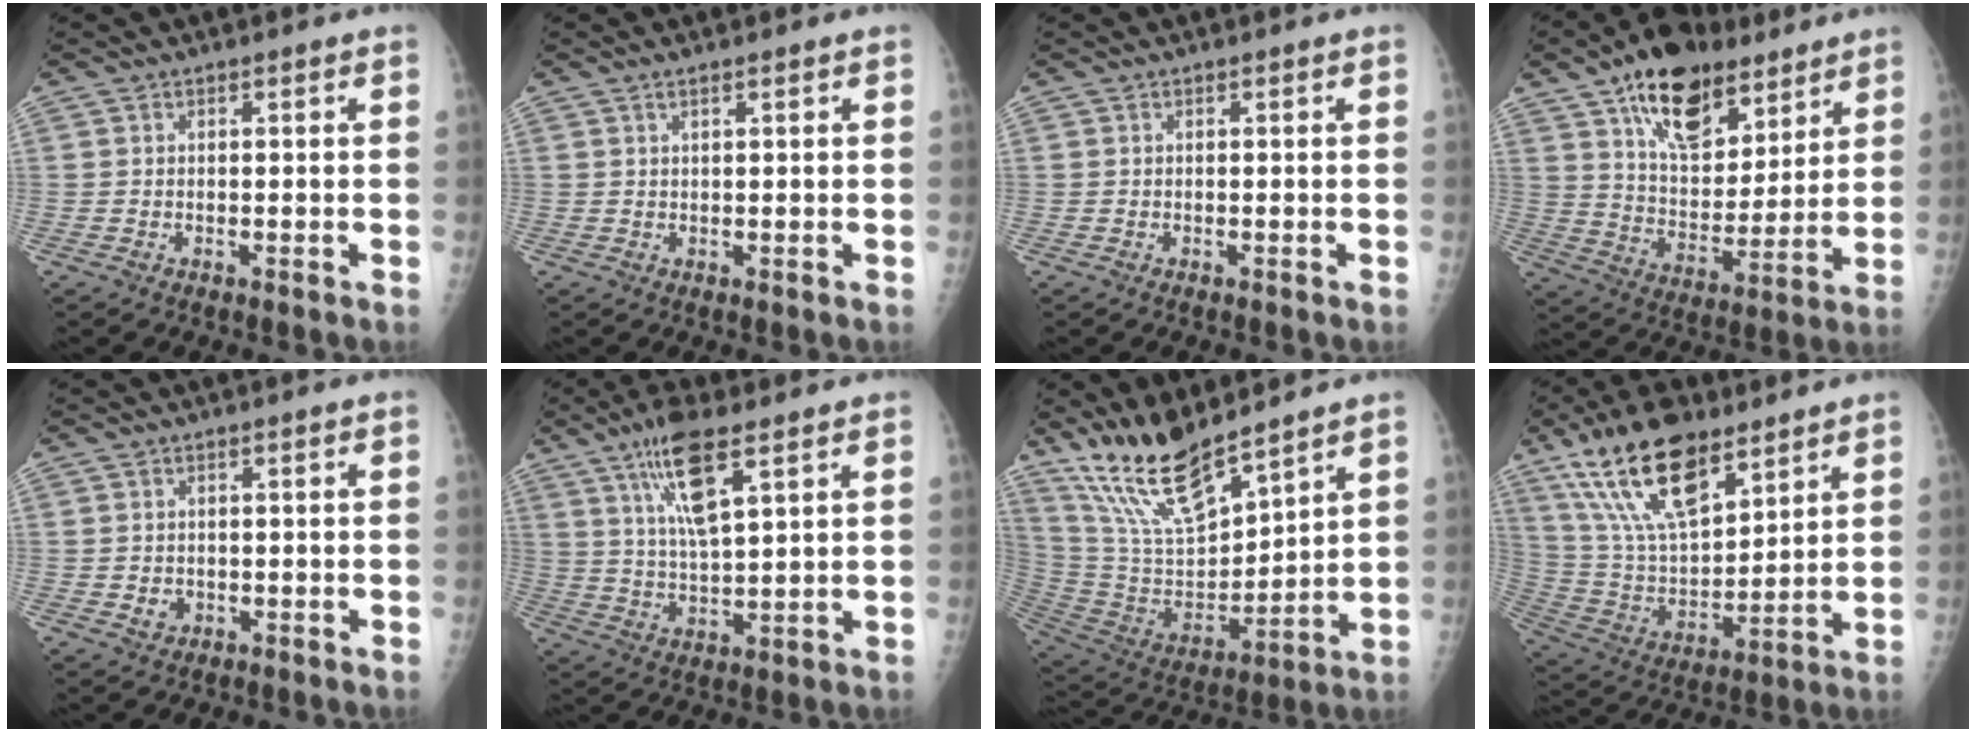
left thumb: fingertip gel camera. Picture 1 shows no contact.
{"total": 1.2, "force": [0.8, 0.3, 0.8], "torque": [-0.016, 0.001, 0.016]}
{"total": 0.0}
{"total": 19.5, "force": [12.0, 10.4, 11.3], "torque": [-0.137, -0.052, 0.205]}
{"total": 1.9, "force": [-0.2, 1.7, 0.8], "torque": [-0.005, 0.002, 0.003]}
{"total": 10.9, "force": [5.8, 2.9, 8.7], "torque": [-0.160, -0.024, 0.114]}
{"total": 17.2, "force": [13.8, 4.6, 9.1], "torque": [-0.144, -0.075, 0.277]}
{"total": 20.4, "force": [12.7, 8.8, 13.4], "torque": [-0.219, -0.049, 0.243]}